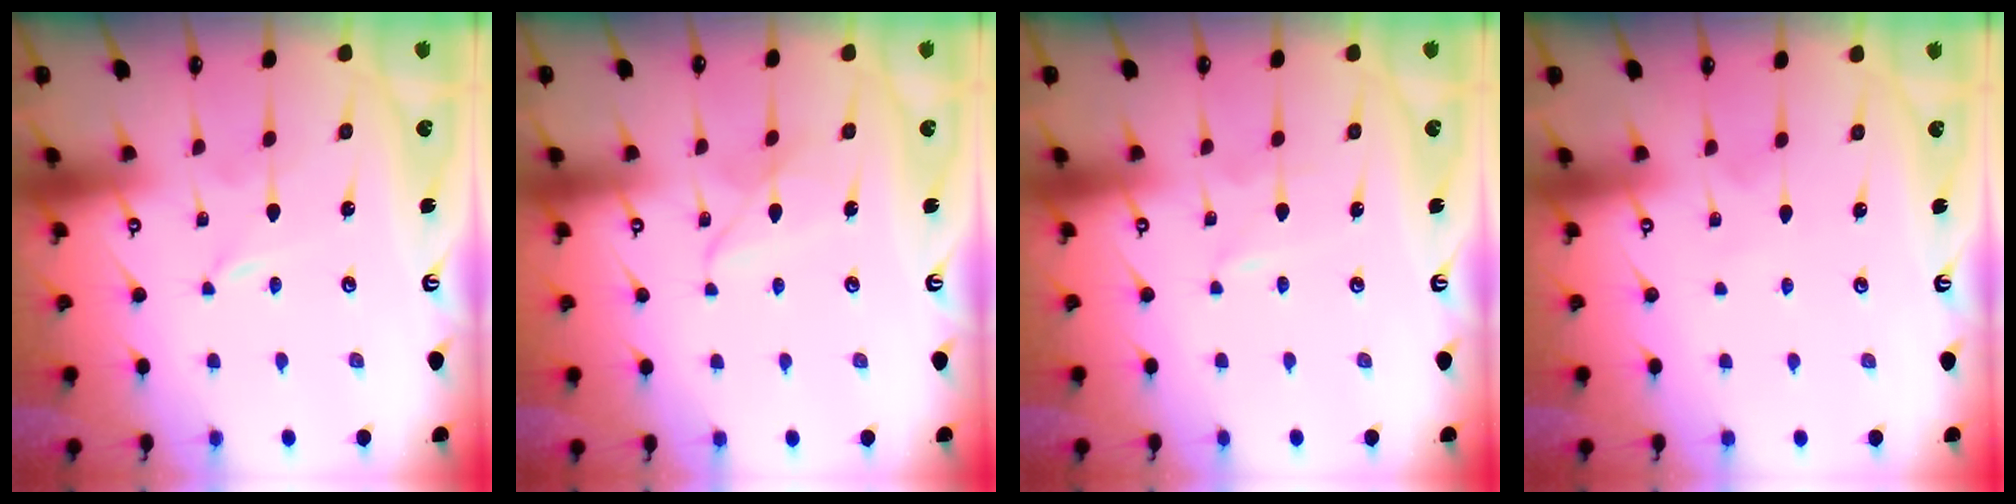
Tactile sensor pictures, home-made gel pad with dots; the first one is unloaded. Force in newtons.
{"total": 6.1, "press": 6.1, "slide": 0.4}
{"total": 0.9, "press": 0.9, "slide": 0.1}
{"total": 2.2, "press": 2.2, "slide": 0.2}